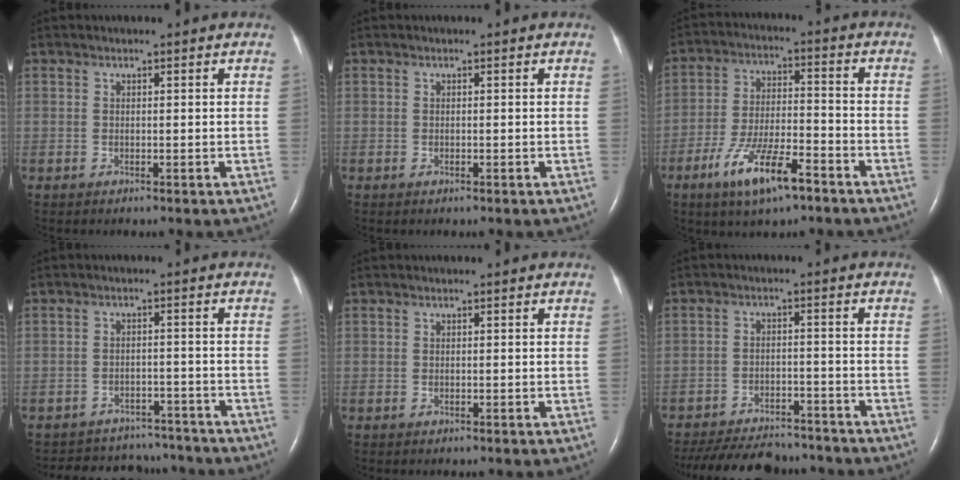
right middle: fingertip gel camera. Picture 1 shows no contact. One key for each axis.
{"total": 0.0}
{"total": 10.9, "fx": -6.6, "fy": 2.6, "fz": 8.2, "tx": -0.156, "ty": -0.005, "tz": -0.115}
{"total": 9.3, "fx": -8.6, "fy": 3.5, "fz": 0.1, "tx": -0.004, "ty": 0.024, "tz": -0.103}
{"total": 0.0}
{"total": 16.2, "fx": -14.5, "fy": 4.6, "fz": 5.5, "tx": -0.127, "ty": -0.013, "tz": -0.207}